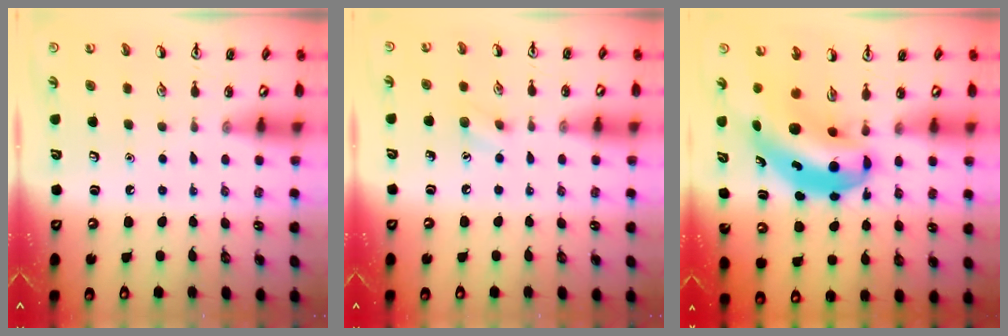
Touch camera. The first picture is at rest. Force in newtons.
{"total": 6.2, "press": 5.9, "slide": 1.9}
{"total": 8.1, "press": 7.7, "slide": 2.3}